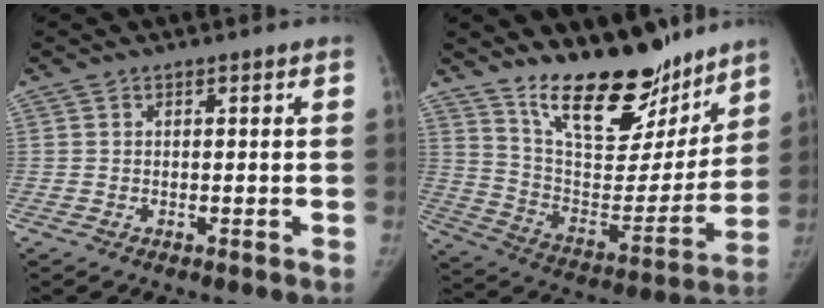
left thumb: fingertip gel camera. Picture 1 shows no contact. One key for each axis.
{"total": 22.6, "fx": 17.3, "fy": 8.9, "fz": 11.5, "tx": -0.118, "ty": -0.109, "tz": 0.285}